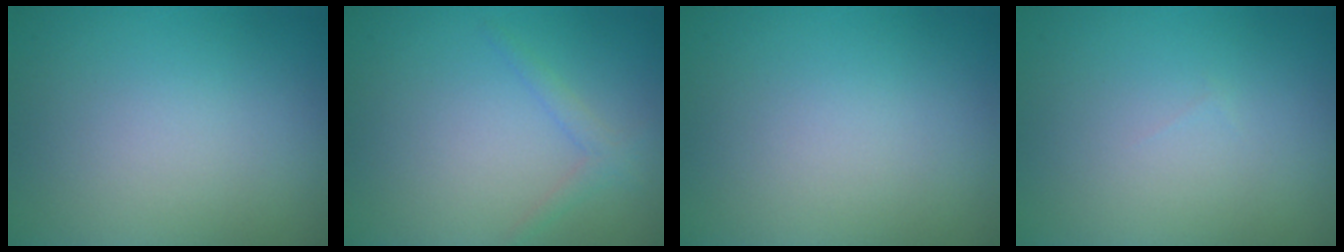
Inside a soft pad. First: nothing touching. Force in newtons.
{"total": 1.3, "press": 1.3, "slide": 0.1}
{"total": 0.0}
{"total": 0.0}